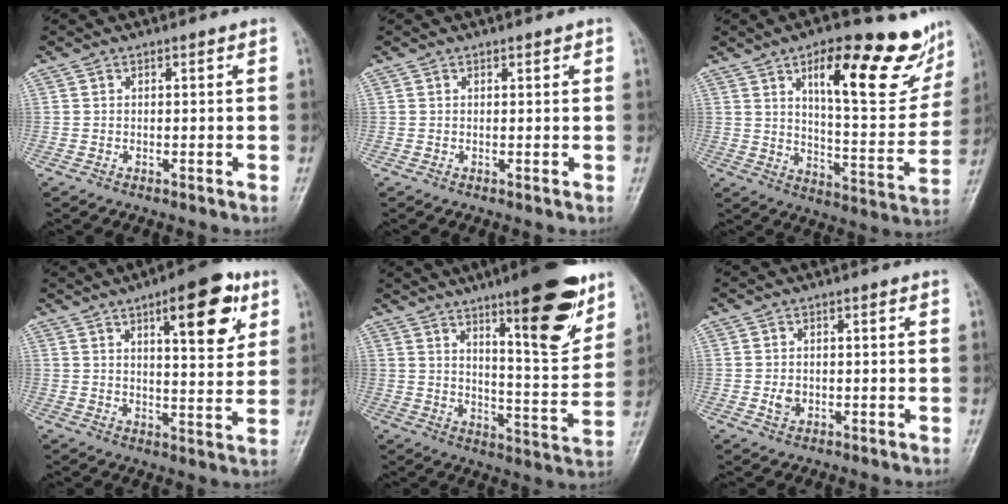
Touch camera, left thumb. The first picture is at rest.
{"total": 0.8, "force": [0.5, 0.3, 0.4], "torque": [-0.003, -0.002, 0.005]}
{"total": 22.7, "force": [12.1, 7.6, 17.6], "torque": [-0.202, -0.049, 0.181]}
{"total": 13.3, "force": [6.2, 4.5, 10.9], "torque": [-0.122, -0.026, 0.083]}
{"total": 17.6, "force": [10.5, 4.1, 13.5], "torque": [-0.162, -0.064, 0.160]}
{"total": 2.1, "force": [-0.3, 1.7, 1.2], "torque": [-0.015, 0.001, -0.005]}